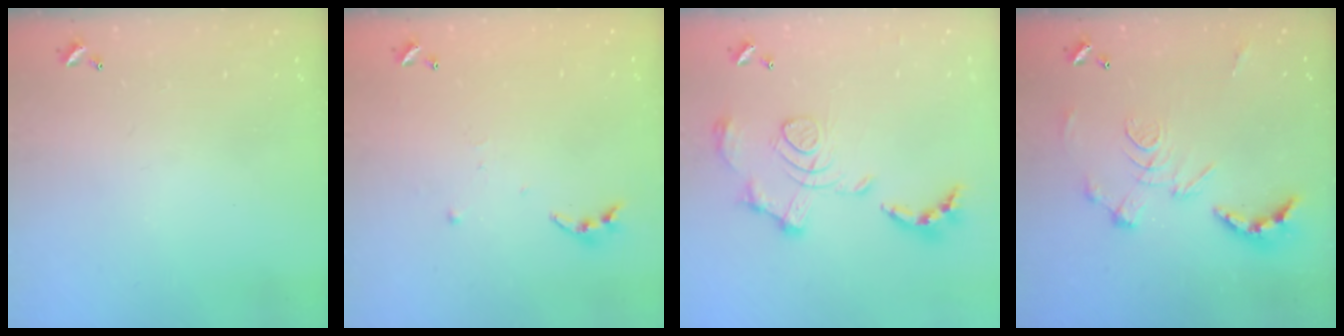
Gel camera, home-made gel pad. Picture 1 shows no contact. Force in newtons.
{"total": 3.8, "press": 3.8, "slide": 0.3}
{"total": 1.7, "press": 1.1, "slide": 1.3}
{"total": 2.9, "press": 2.3, "slide": 1.7}